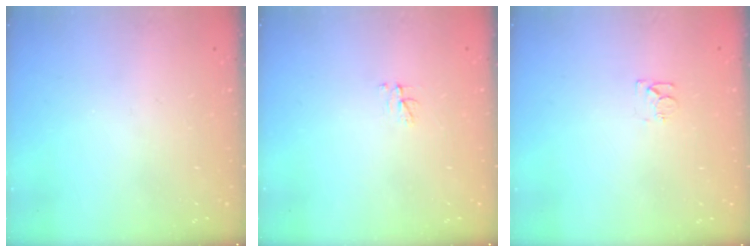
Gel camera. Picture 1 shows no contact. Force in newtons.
{"total": 2.9, "press": 2.9, "slide": 0.4}
{"total": 5.0, "press": 5.0, "slide": 0.5}